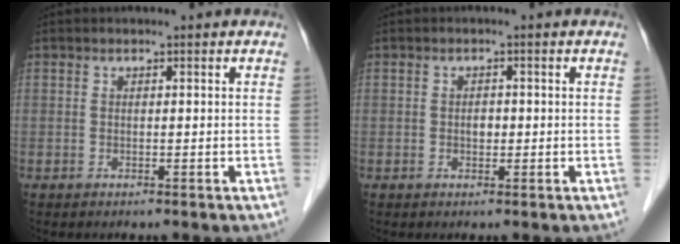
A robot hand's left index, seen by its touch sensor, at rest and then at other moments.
{"total": 1.4, "force": [-0.2, 1.0, 1.0], "torque": [-0.015, 0.003, -0.002]}